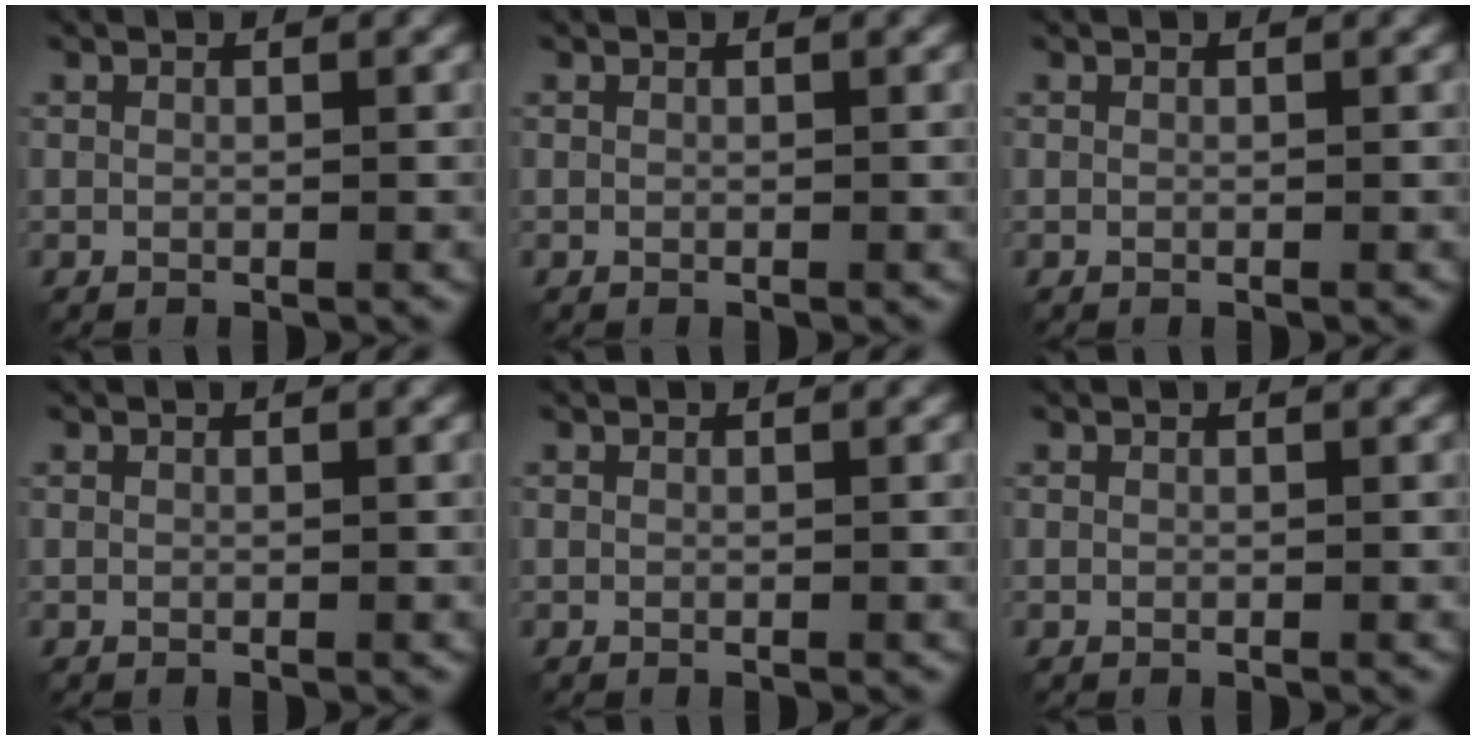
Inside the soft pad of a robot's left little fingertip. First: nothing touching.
{"total": 0.0}
{"total": 0.0}
{"total": 0.0}
{"total": 0.0}
{"total": 0.0}